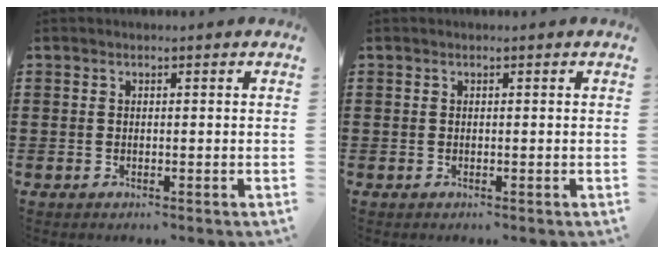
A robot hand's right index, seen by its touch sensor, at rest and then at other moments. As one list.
[{"total": 0.0}]